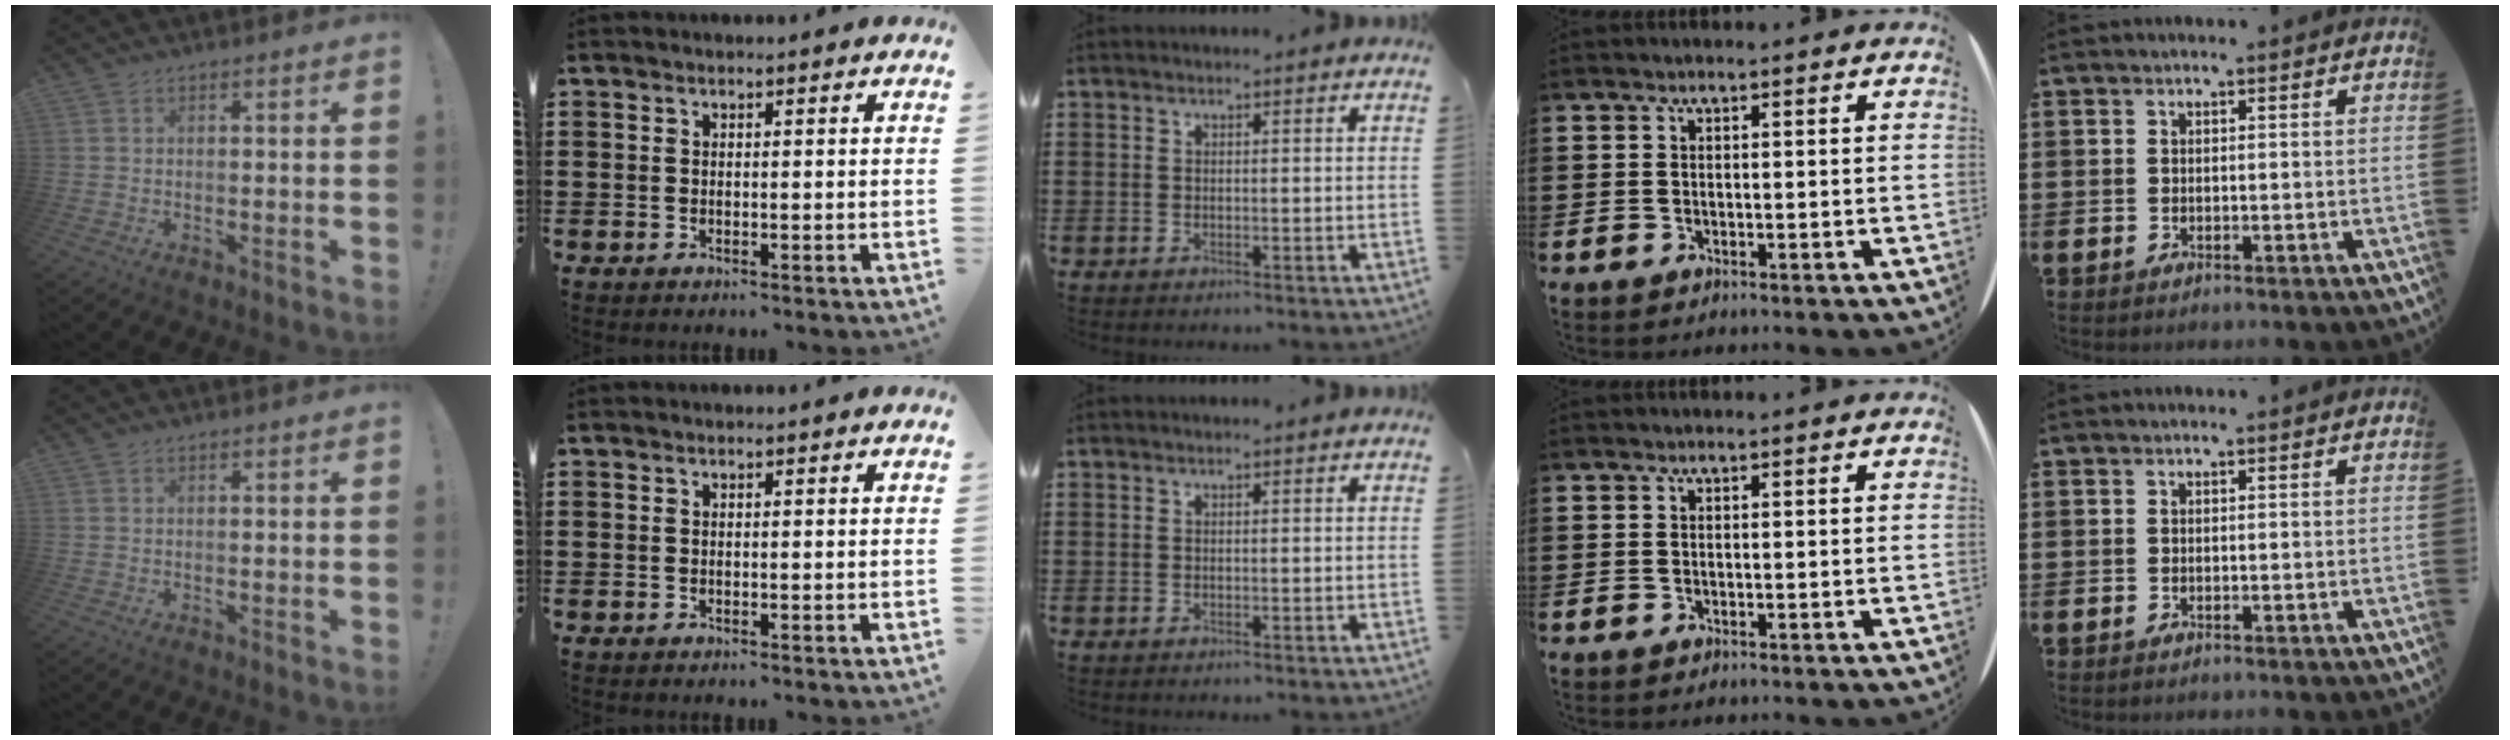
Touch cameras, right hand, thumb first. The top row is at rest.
{}